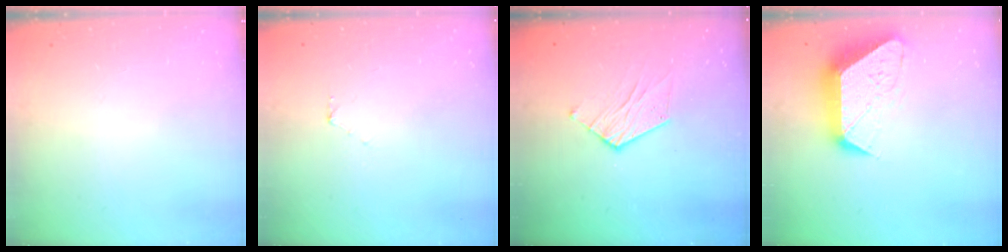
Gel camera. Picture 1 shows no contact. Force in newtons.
{"total": 3.5, "press": 3.5, "slide": 0.3}
{"total": 7.3, "press": 7.3, "slide": 0.2}
{"total": 13.9, "press": 13.9, "slide": 0.9}